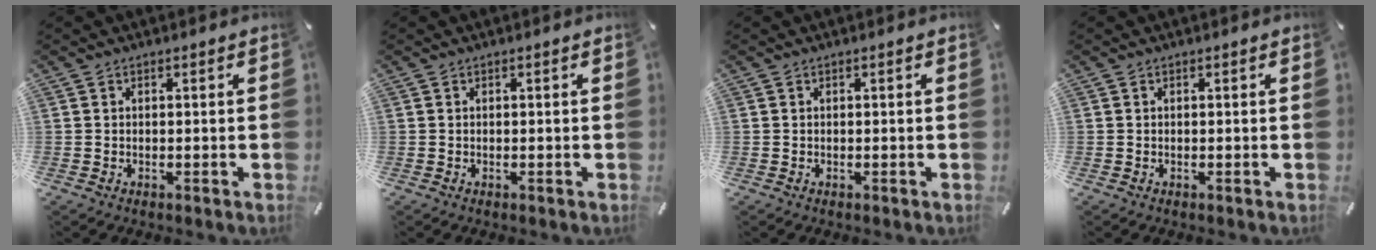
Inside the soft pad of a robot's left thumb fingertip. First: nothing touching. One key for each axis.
{"total": 0.0}
{"total": 0.0}
{"total": 0.0}